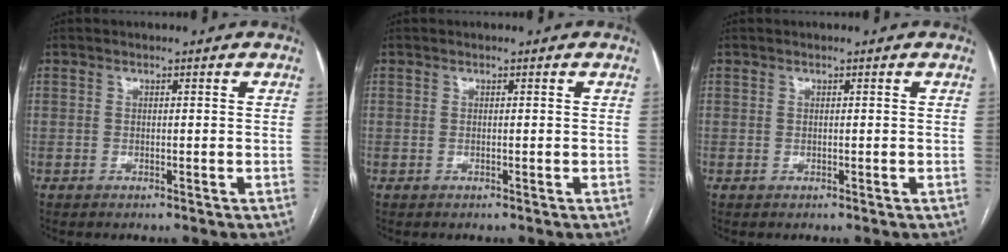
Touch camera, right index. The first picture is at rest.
{"total": 0.0}
{"total": 0.0}